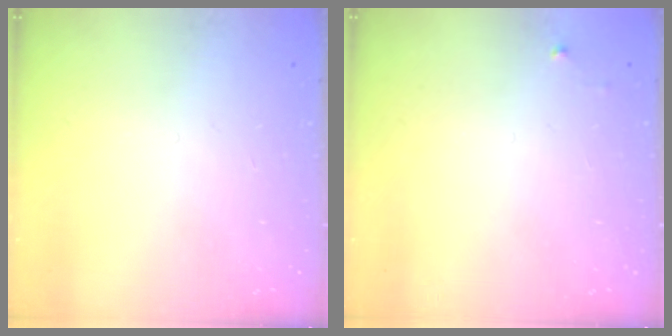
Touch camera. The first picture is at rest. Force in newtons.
{"total": 2.5, "press": 2.5, "slide": 0.4}